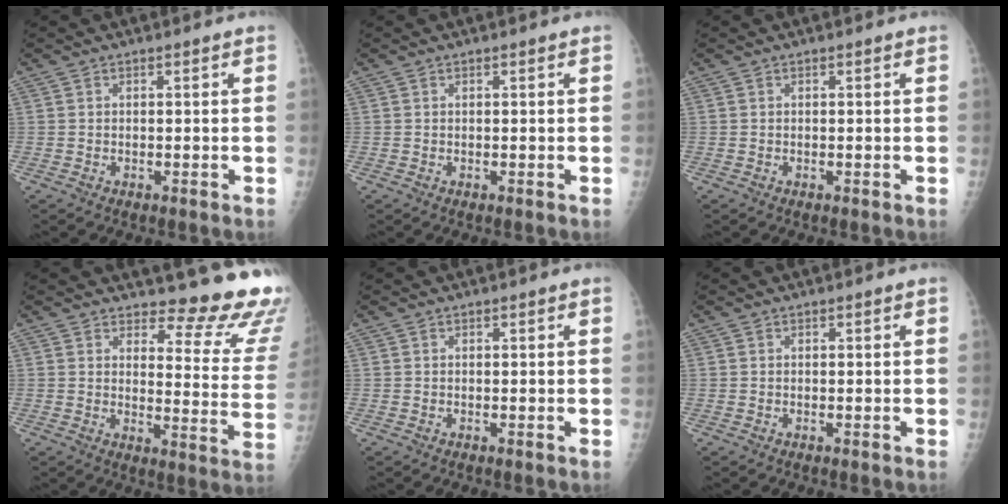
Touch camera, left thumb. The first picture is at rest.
{"total": 0.0}
{"total": 0.0}
{"total": 15.8, "force": [14.4, 3.7, 5.2], "torque": [-0.021, -0.159, 0.153]}
{"total": 0.0}
{"total": 0.0}